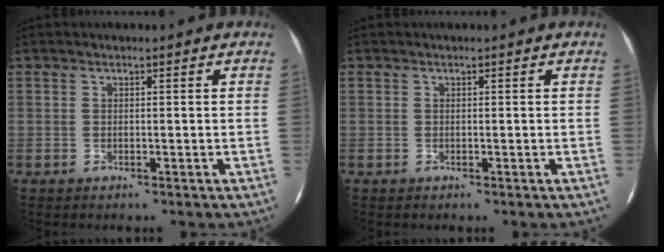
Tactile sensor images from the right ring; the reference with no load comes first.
{"total": 0.0}